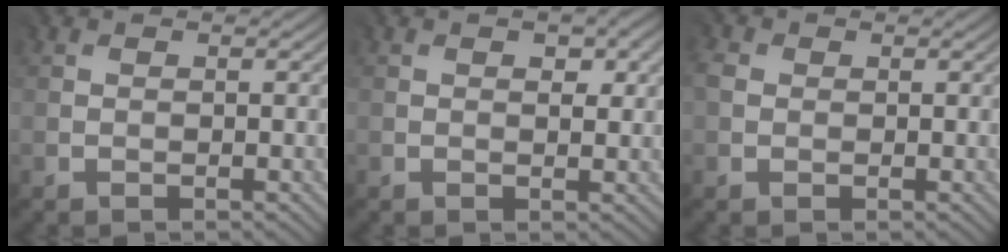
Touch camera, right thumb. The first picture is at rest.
{"total": 2.4, "force": [0.9, 1.2, 1.9], "torque": [-0.029, -0.003, 0.018]}
{"total": 1.6, "force": [-0.3, 1.6, 0.3], "torque": [-0.008, -0.004, -0.010]}